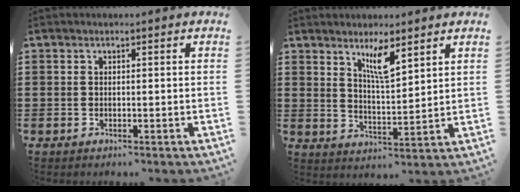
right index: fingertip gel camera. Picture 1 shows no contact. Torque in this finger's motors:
{"motor_torque": [0.71, 0.68, 0.17, 0.10]}